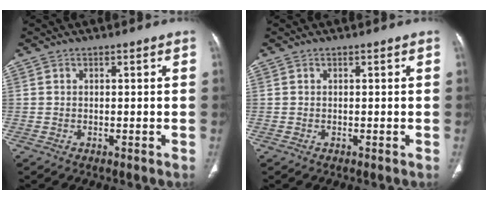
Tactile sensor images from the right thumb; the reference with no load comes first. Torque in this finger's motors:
{"motor_torque": [0.00, 0.00, 0.00, 0.00, 0.03]}